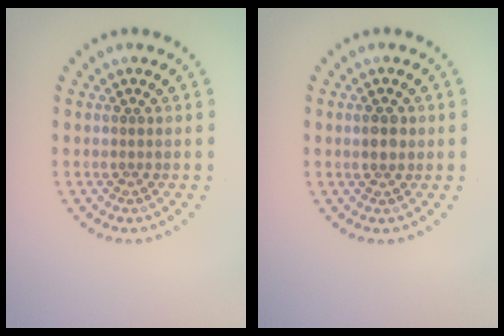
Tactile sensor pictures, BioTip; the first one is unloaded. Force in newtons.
{"total": 1.5, "press": 1.4, "slide": 0.3}